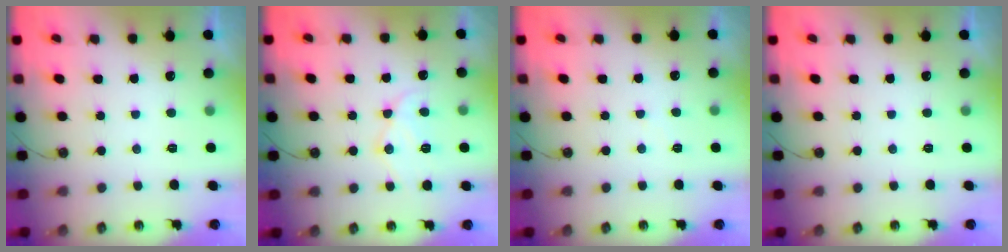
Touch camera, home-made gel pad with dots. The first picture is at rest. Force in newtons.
{"total": 12.6, "press": 12.6, "slide": 1.1}
{"total": 3.8, "press": 3.8, "slide": 0.6}
{"total": 0.0}